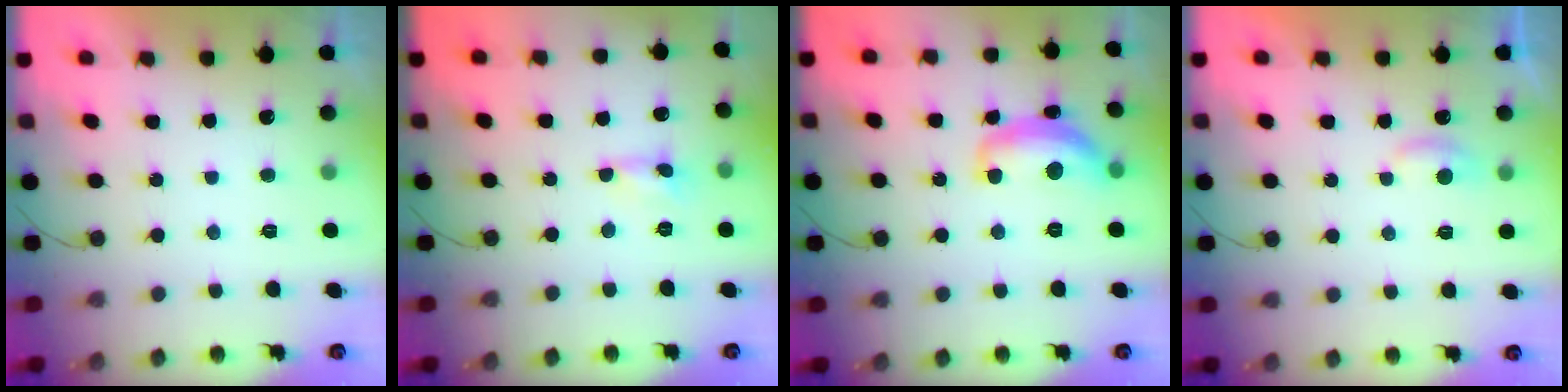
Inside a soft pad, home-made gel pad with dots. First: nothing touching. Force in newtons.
{"total": 0.0}
{"total": 13.5, "press": 13.5, "slide": 0.9}
{"total": 4.1, "press": 4.1, "slide": 0.3}